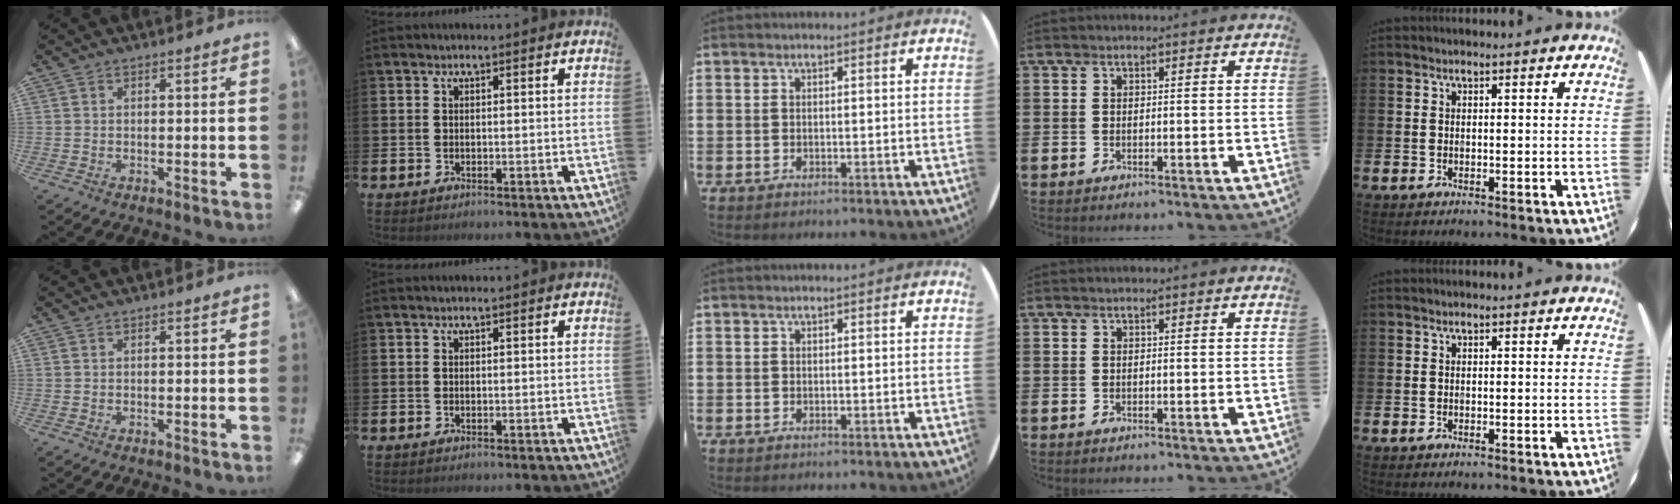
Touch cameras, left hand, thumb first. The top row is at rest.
{}